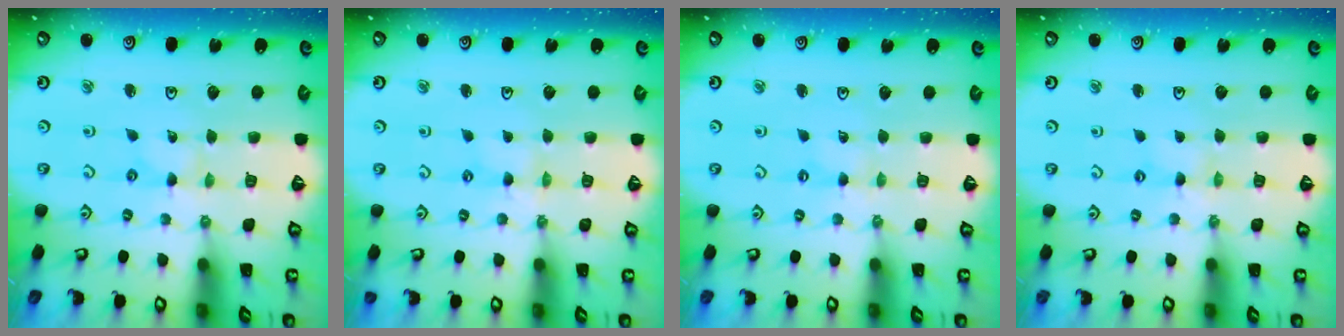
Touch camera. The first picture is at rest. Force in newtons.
{"total": 0.0}
{"total": 0.0}
{"total": 0.0}